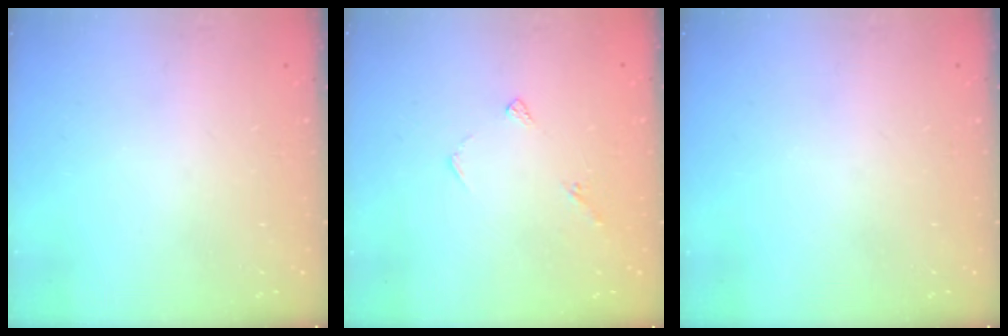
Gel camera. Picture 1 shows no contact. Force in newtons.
{"total": 4.7, "press": 4.7, "slide": 0.5}
{"total": 0.0}